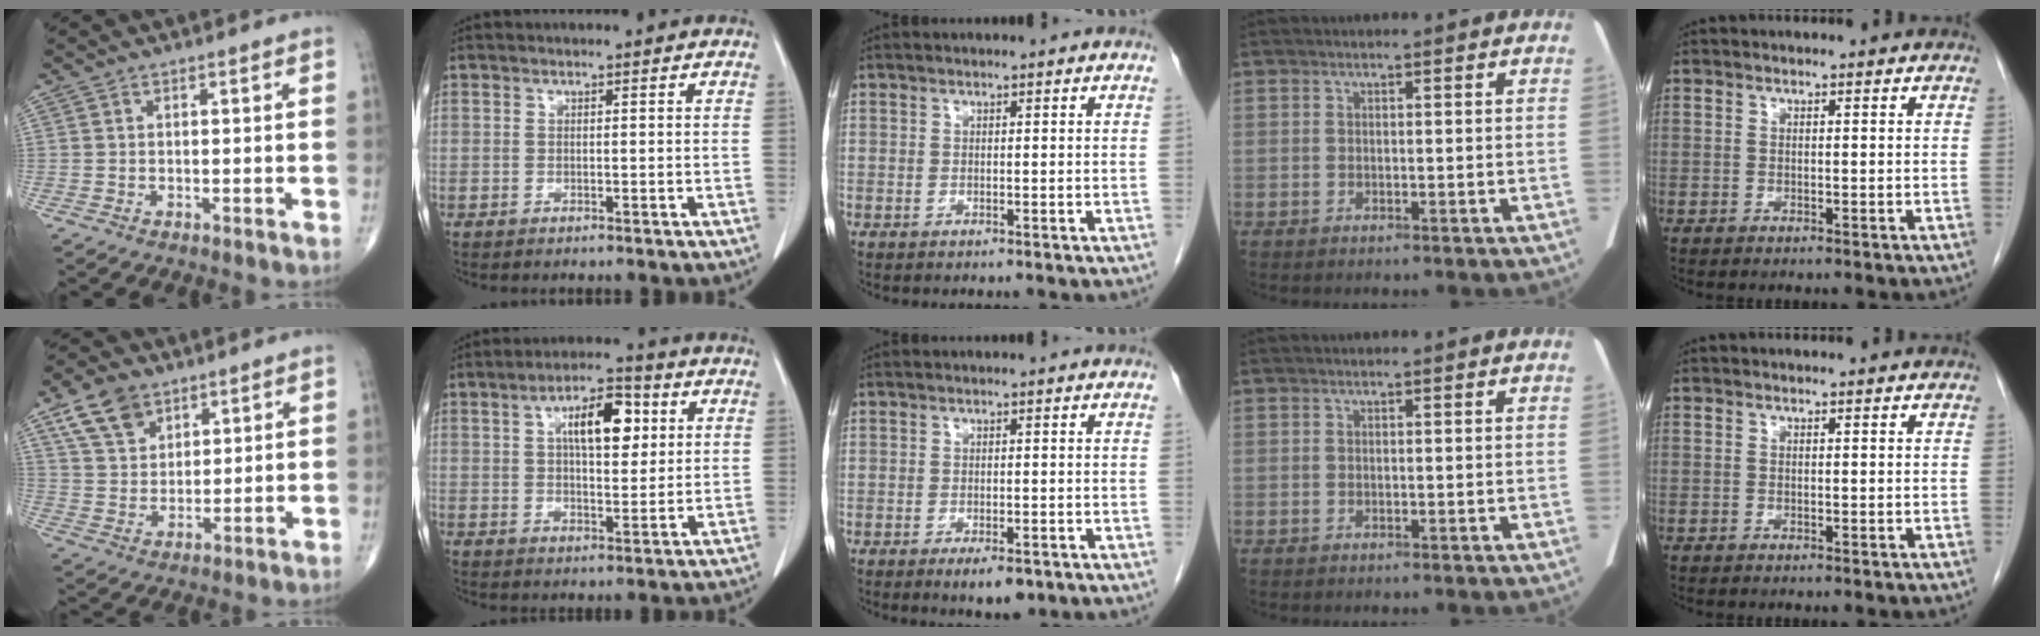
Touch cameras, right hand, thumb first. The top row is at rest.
{"thumb": {"total": 9.0, "force": [5.4, 5.6, 4.5], "torque": [-0.065, -0.023, 0.106]}, "index": {"total": 9.3, "force": [2.9, 3.6, 8.1], "torque": [-0.131, 0.016, 0.045]}, "middle": {"total": 4.1, "force": [-2.4, 1.4, 3.0], "torque": [-0.043, -0.004, -0.028]}}